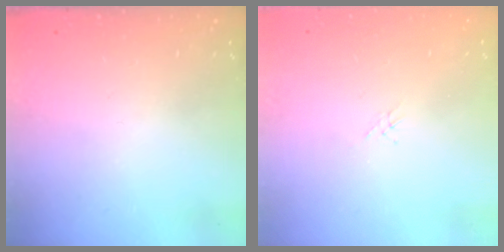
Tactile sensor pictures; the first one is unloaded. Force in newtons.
{"total": 1.3, "press": 1.2, "slide": 0.3}